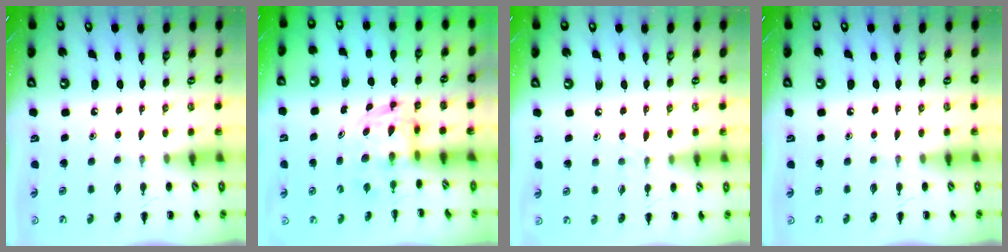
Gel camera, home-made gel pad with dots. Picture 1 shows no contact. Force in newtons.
{"total": 3.5, "press": 3.5, "slide": 0.6}
{"total": 5.8, "press": 5.4, "slide": 2.1}
{"total": 0.0}